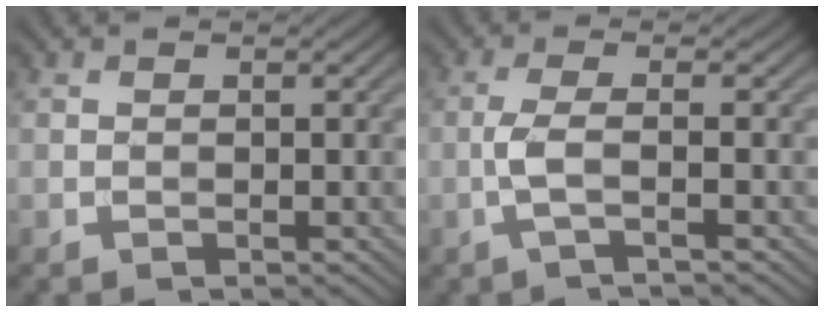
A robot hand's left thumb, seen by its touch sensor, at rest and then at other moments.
{"total": 3.4, "force": [-1.0, 0.5, 3.2], "torque": [-0.063, 0.009, -0.035]}